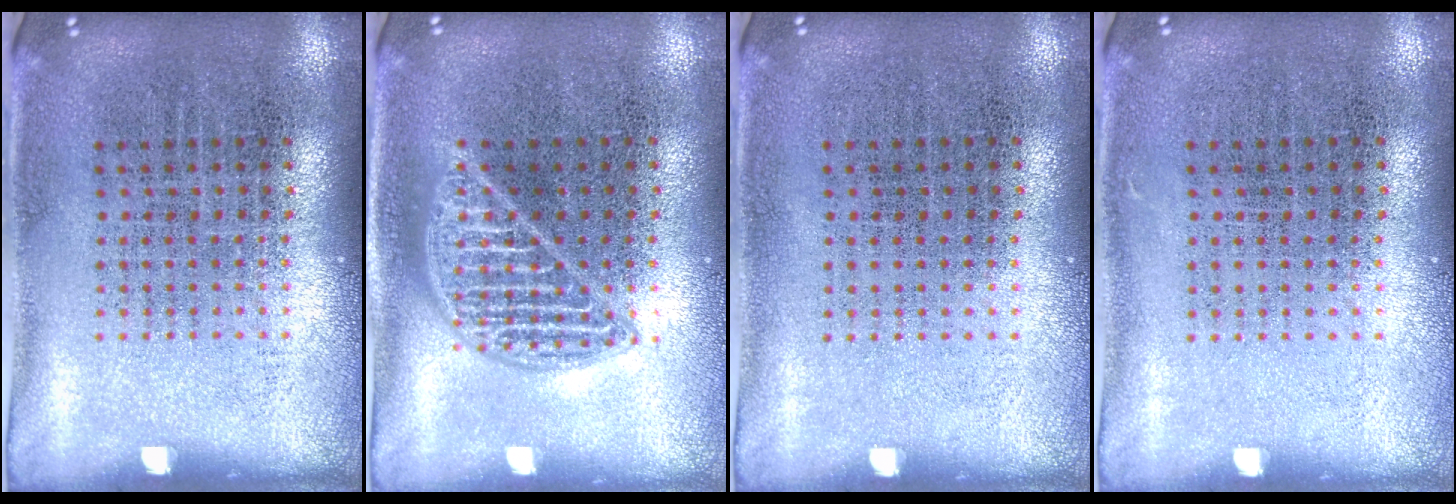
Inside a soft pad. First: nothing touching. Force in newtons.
{"total": 2.2, "press": 2.2, "slide": 0.3}
{"total": 0.0}
{"total": 0.0}